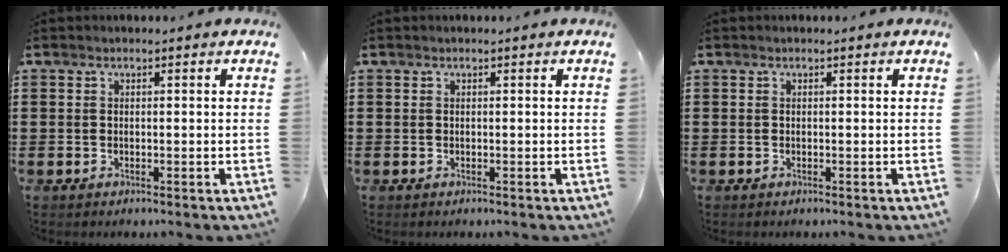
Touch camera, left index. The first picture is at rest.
{"total": 0.0}
{"total": 0.0}